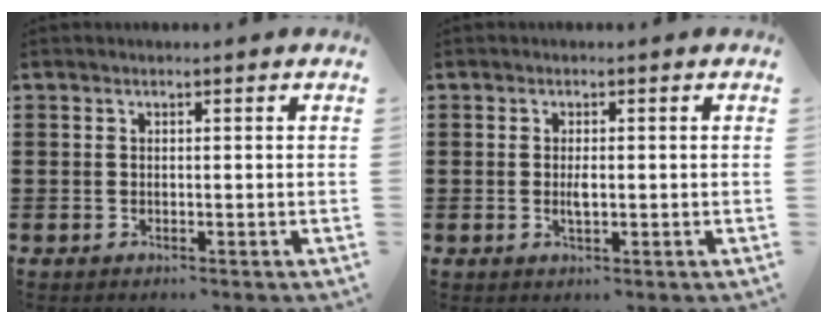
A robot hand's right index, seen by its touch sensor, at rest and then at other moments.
{"total": 2.0, "force": [-0.1, 0.7, 1.9], "torque": [-0.037, -0.002, -0.002]}